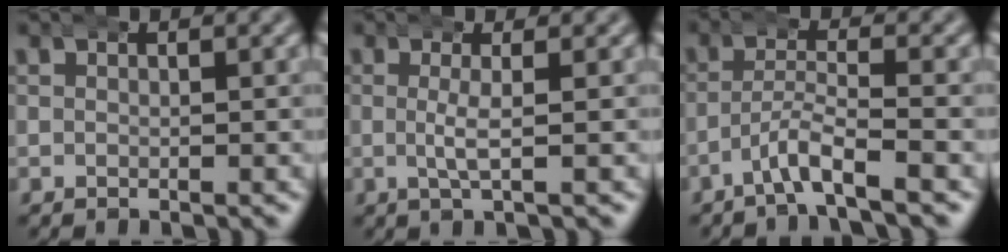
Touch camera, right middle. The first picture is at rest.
{"total": 2.3, "force": [0.2, 0.1, 2.2], "torque": [-0.039, 0.000, 0.003]}
{"total": 3.1, "force": [-2.3, -0.2, 2.1], "torque": [-0.033, 0.007, -0.044]}